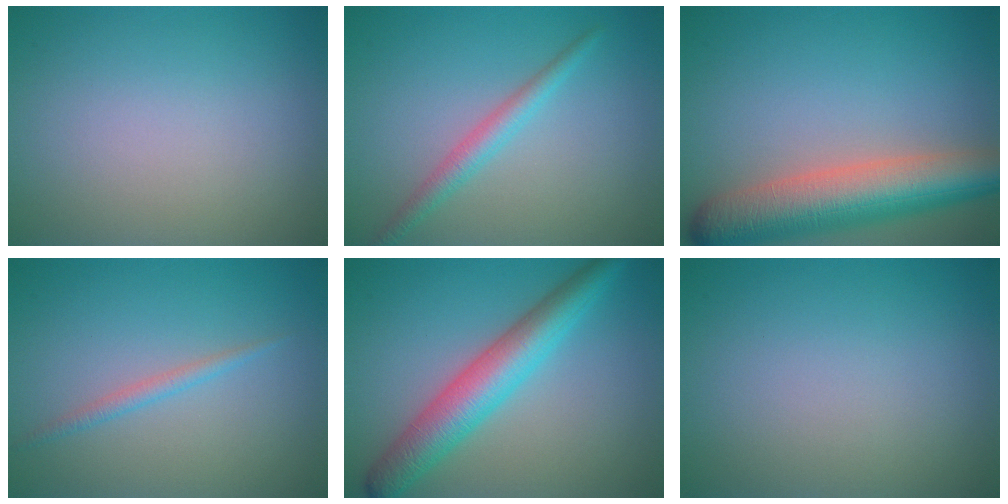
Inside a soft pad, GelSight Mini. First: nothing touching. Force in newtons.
{"total": 2.2, "press": 2.2, "slide": 0.0}
{"total": 8.5, "press": 8.5, "slide": 0.4}
{"total": 1.2, "press": 1.2, "slide": 0.0}
{"total": 6.1, "press": 6.1, "slide": 0.1}
{"total": 0.0}